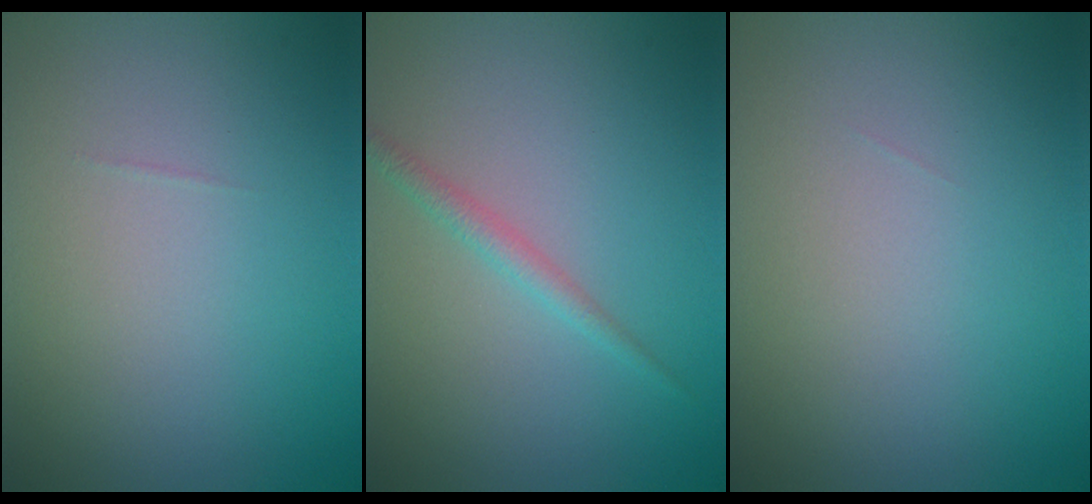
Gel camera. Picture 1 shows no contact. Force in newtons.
{"total": 1.3, "press": 1.3, "slide": 0.0}
{"total": 0.0}